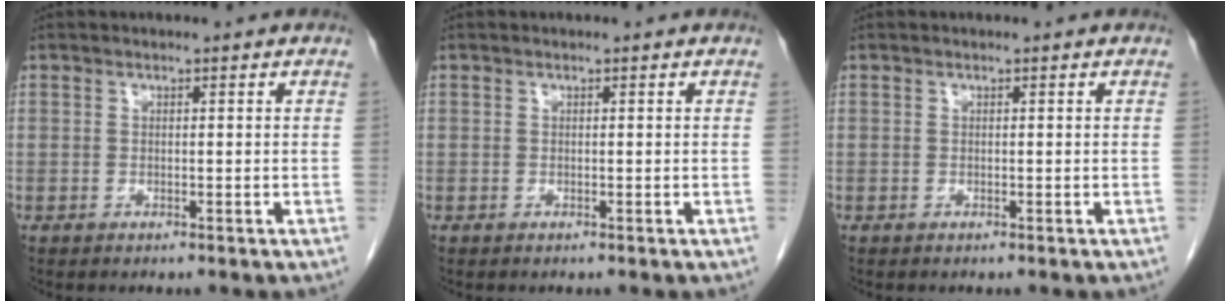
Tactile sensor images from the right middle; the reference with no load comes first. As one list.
[{"total": 0.0}, {"total": 0.0}]